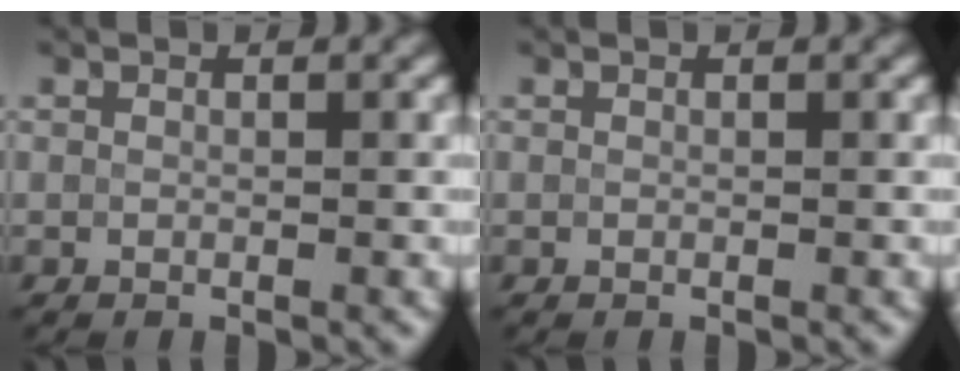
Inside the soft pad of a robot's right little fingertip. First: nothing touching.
{"total": 0.0}